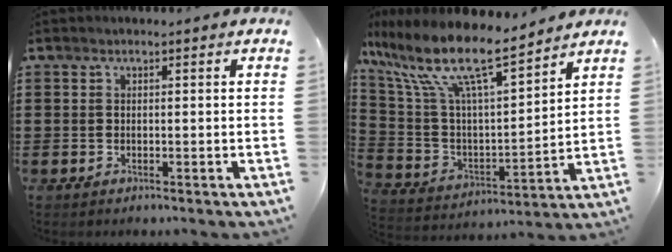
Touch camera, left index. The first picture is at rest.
{"total": 13.1, "force": [9.7, 2.3, 8.4], "torque": [-0.210, -0.063, 0.161]}